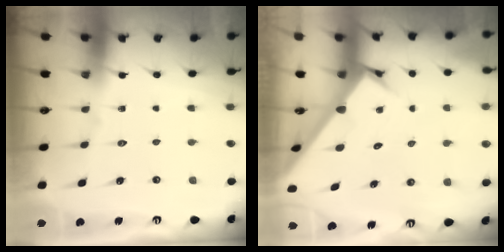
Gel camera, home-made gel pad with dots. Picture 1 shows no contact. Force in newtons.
{"total": 2.9, "press": 2.9, "slide": 0.2}